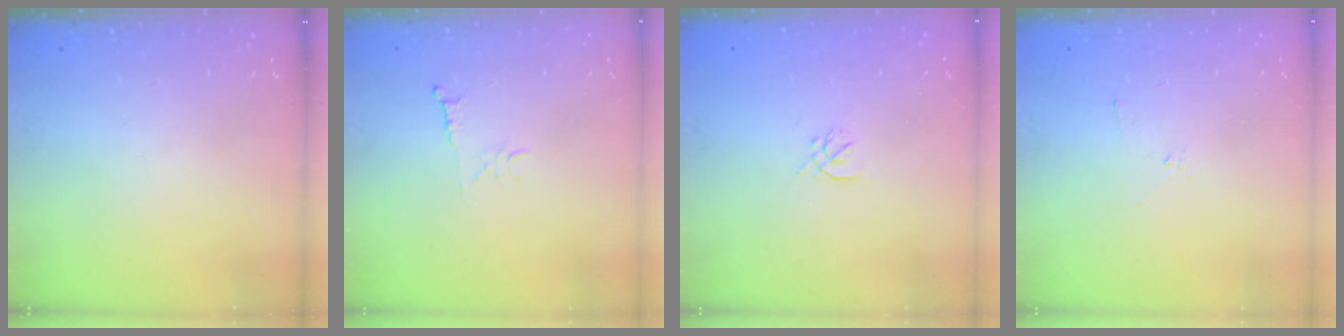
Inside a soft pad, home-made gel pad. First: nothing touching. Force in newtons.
{"total": 3.9, "press": 3.8, "slide": 0.5}
{"total": 1.0, "press": 0.9, "slide": 0.4}
{"total": 2.2, "press": 2.1, "slide": 0.7}